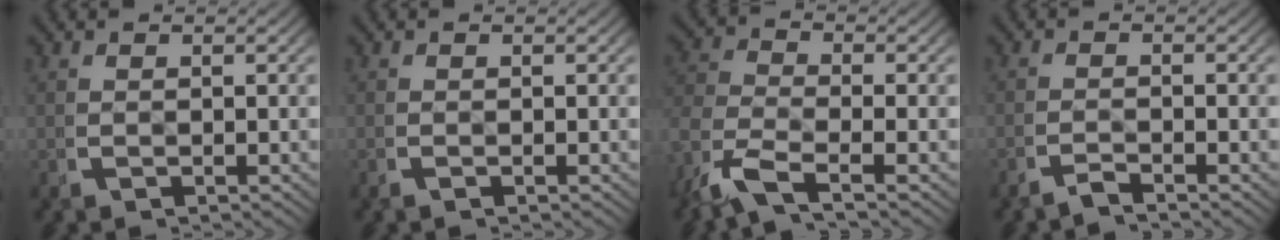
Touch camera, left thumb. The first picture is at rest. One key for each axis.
{"total": 0.0}
{"total": 6.1, "fx": -2.8, "fy": 3.4, "fz": 4.1, "tx": -0.108, "ty": -0.023, "tz": -0.048}
{"total": 1.4, "fx": -1.4, "fy": 0.0, "fz": 0.4, "tx": -0.004, "ty": 0.000, "tz": -0.034}